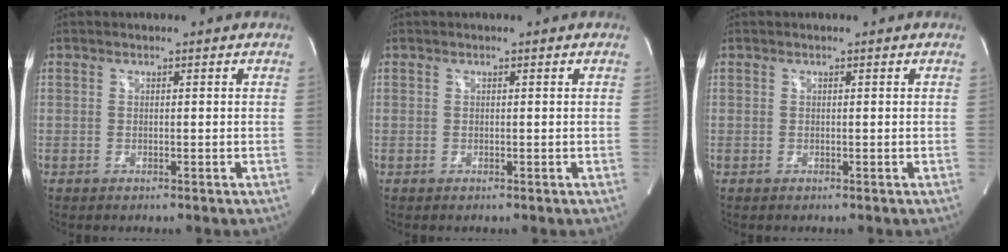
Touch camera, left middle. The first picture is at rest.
{"total": 0.0}
{"total": 0.0}